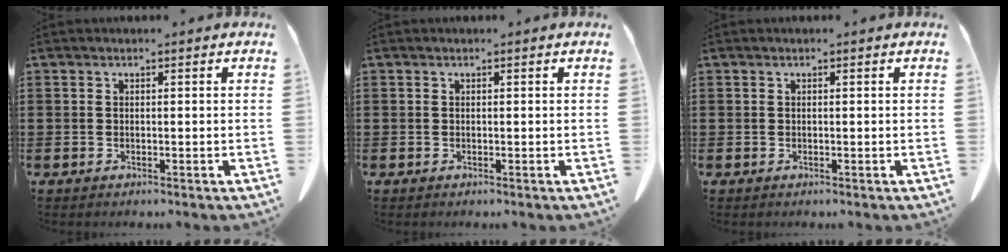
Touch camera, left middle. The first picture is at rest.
{"total": 0.0}
{"total": 0.0}